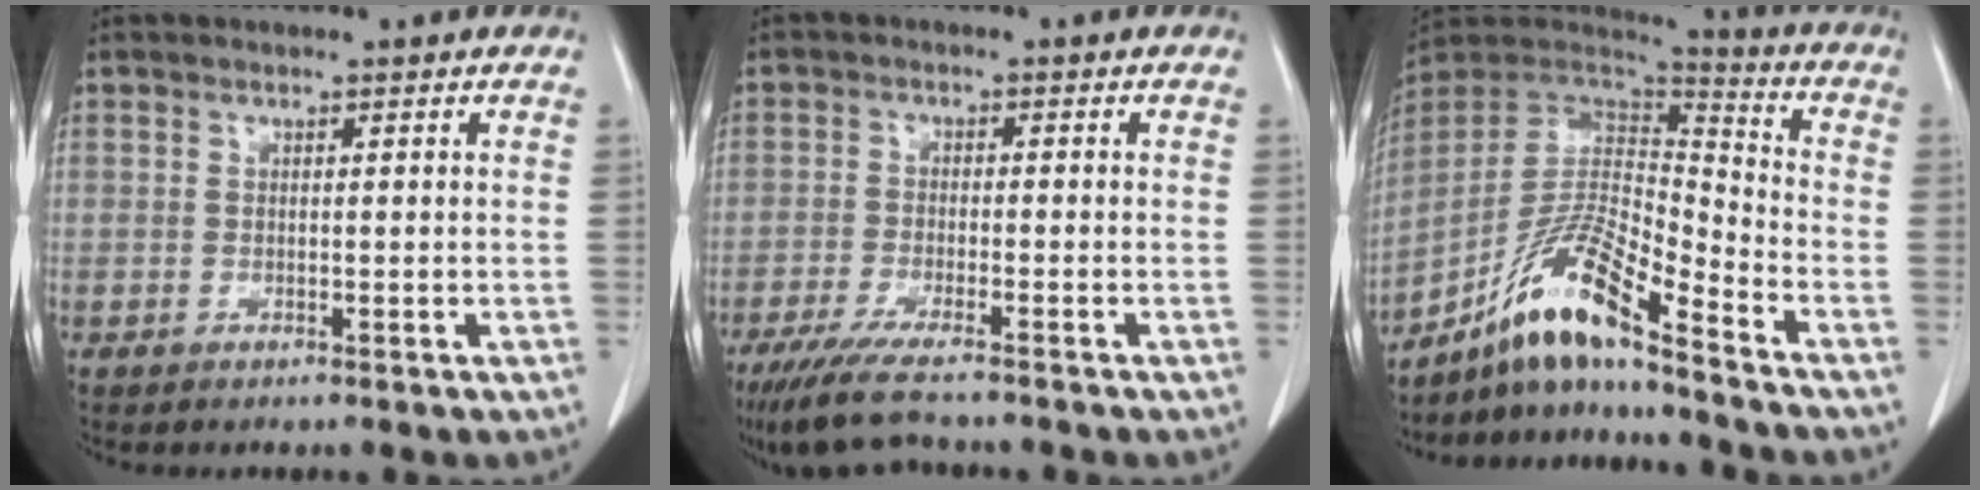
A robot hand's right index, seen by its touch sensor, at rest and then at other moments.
{"total": 8.7, "force": [-7.3, 0.6, 4.7], "torque": [-0.075, -0.022, -0.122]}
{"total": 13.3, "force": [-9.9, 1.0, 8.8], "torque": [-0.163, 0.014, -0.183]}